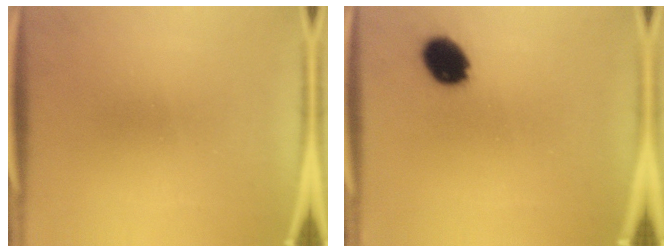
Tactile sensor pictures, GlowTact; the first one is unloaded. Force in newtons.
{"total": 8.0}